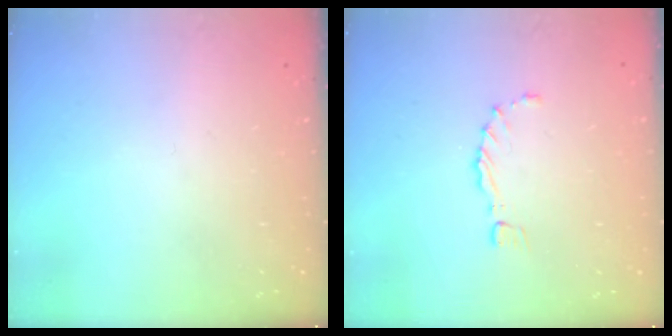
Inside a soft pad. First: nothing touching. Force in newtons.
{"total": 0.9, "press": 0.9, "slide": 0.4}